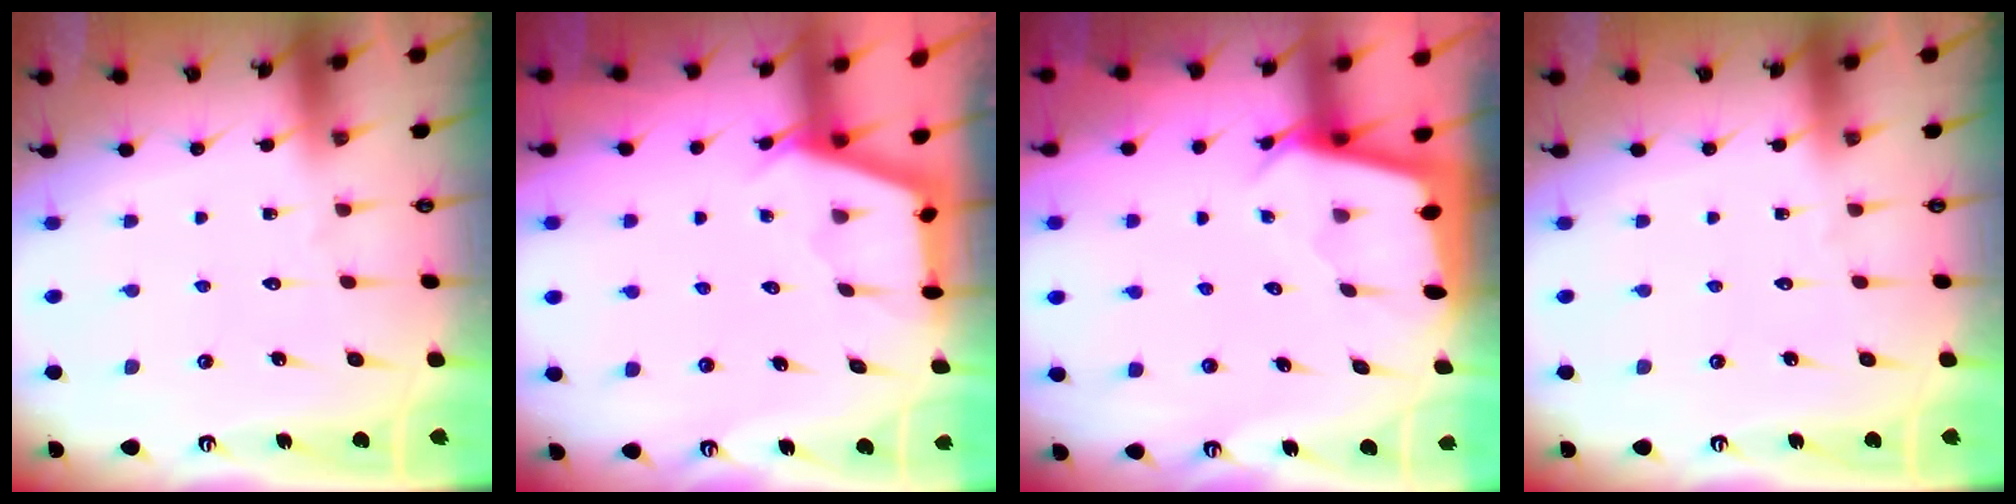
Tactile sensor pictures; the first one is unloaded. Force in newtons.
{"total": 2.8, "press": 2.8, "slide": 0.3}
{"total": 2.4, "press": 2.4, "slide": 0.2}
{"total": 0.0}